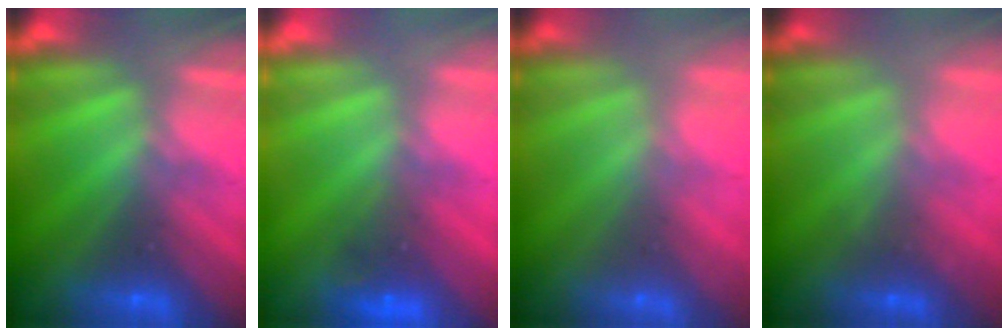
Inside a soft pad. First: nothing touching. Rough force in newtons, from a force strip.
{"total": 4.7}
{"total": 2.2}
{"total": 2.3}